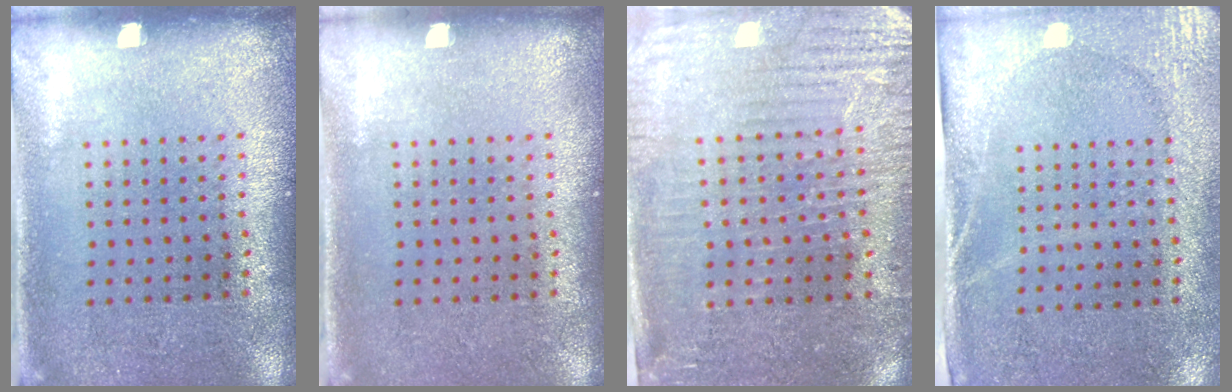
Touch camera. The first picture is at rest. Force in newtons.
{"total": 0.0}
{"total": 3.7, "press": 3.4, "slide": 1.5}
{"total": 2.7, "press": 2.3, "slide": 1.4}